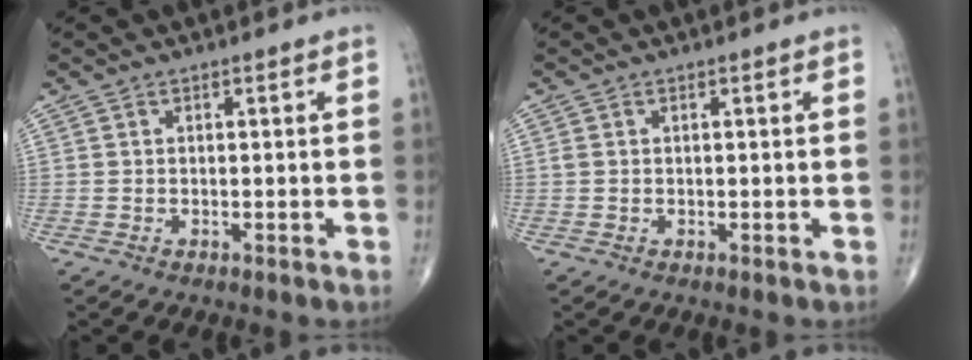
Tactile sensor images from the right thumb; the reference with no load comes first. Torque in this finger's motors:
{"motor_torque": [-0.47, -0.03, 0.22, 0.08, 0.00]}